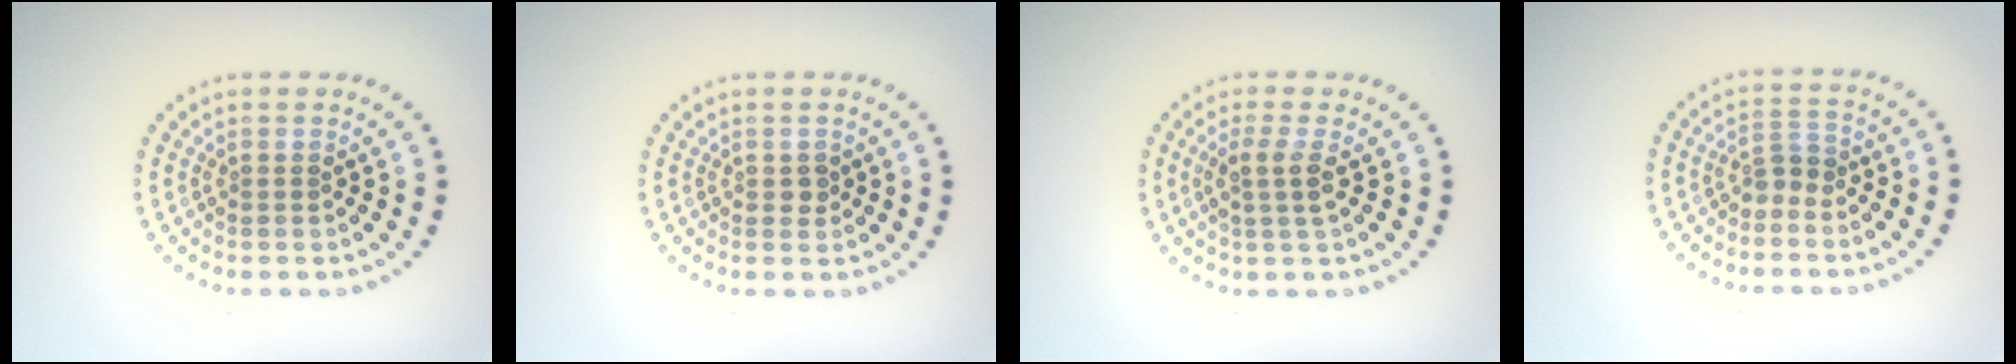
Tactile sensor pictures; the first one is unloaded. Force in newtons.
{"total": 0.8, "press": 0.8, "slide": 0.2}
{"total": 2.0, "press": 1.6, "slide": 1.2}
{"total": 1.6, "press": 1.3, "slide": 0.9}